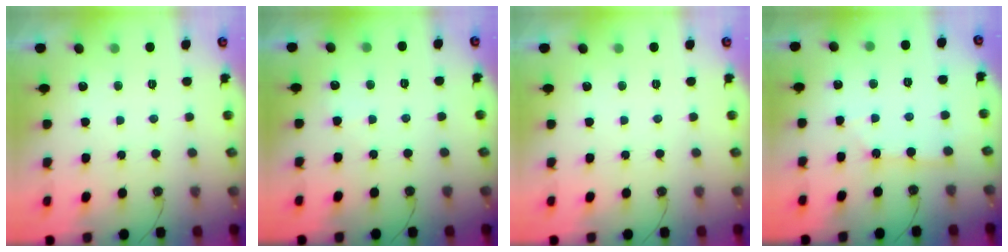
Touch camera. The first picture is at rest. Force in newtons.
{"total": 3.0, "press": 3.0, "slide": 0.4}
{"total": 0.0}
{"total": 2.2, "press": 2.2, "slide": 0.3}